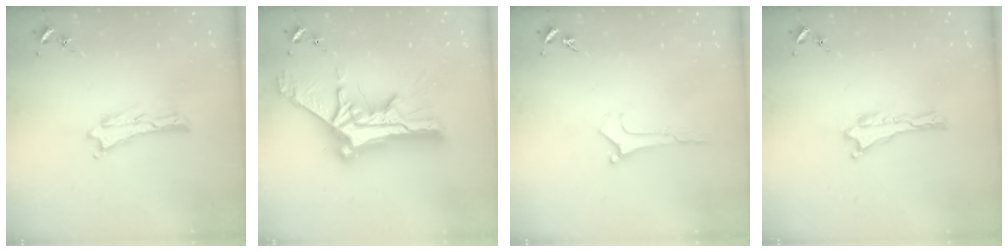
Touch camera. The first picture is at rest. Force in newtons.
{"total": 12.2, "press": 12.1, "slide": 1.1}
{"total": 0.0}
{"total": 0.0}